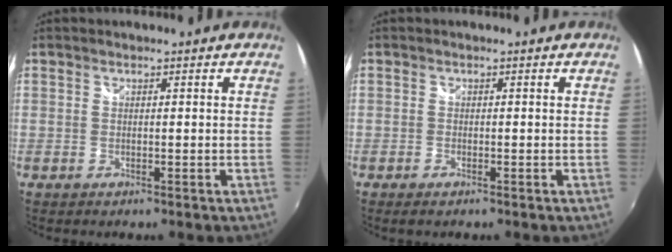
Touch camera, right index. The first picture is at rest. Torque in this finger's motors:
{"motor_torque": [0.28, -0.18, 0.08, 0.00]}